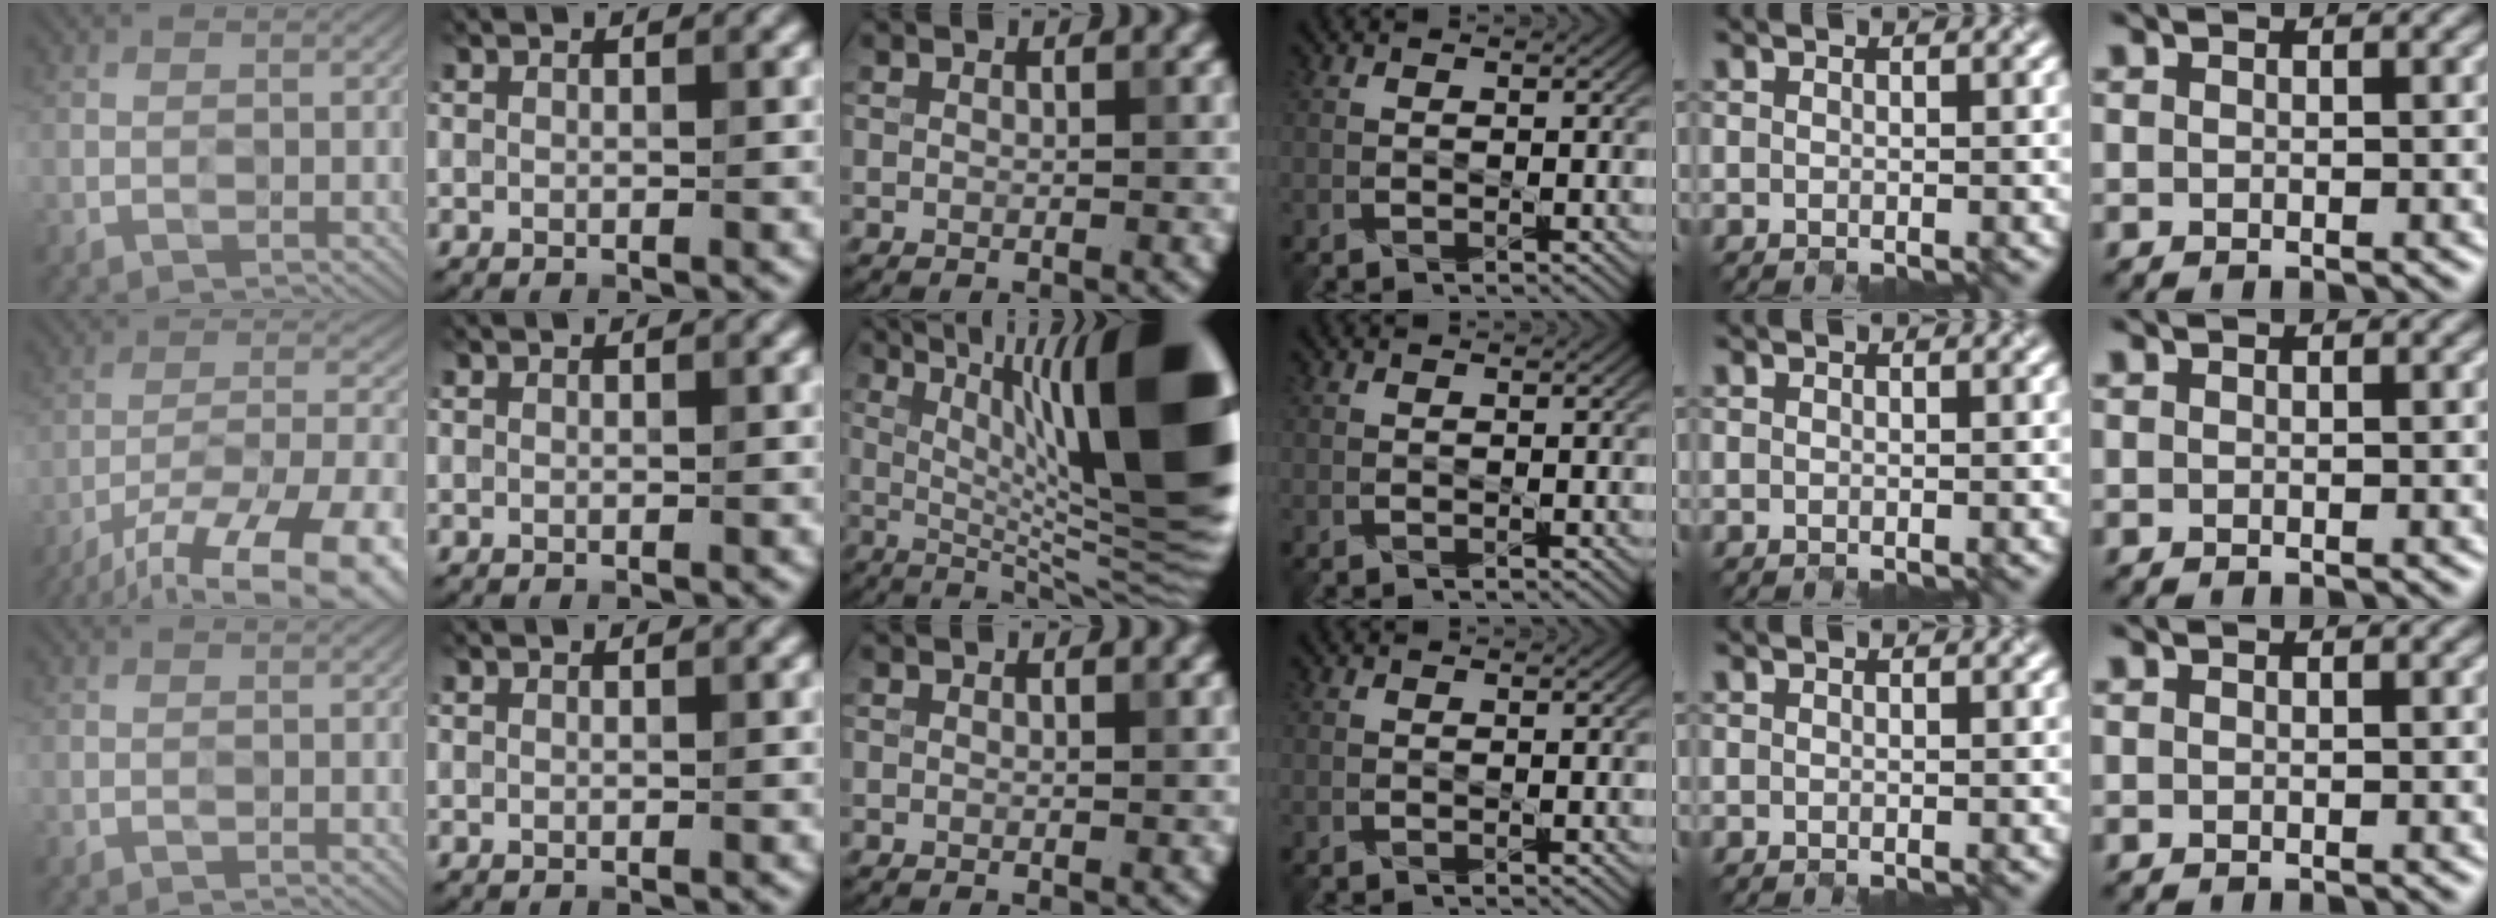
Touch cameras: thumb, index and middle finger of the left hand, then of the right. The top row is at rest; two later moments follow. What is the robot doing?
{"motion": "close", "object": "hinged tin"}